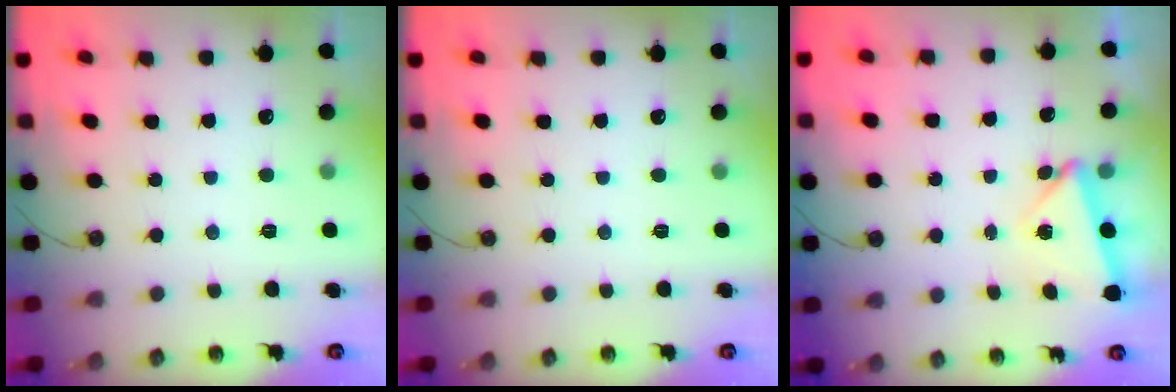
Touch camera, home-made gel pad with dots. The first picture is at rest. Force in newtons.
{"total": 0.0}
{"total": 3.5, "press": 3.1, "slide": 1.7}